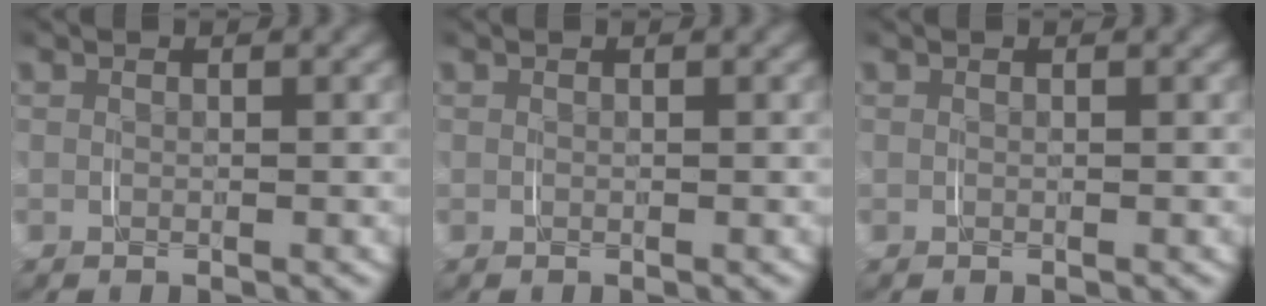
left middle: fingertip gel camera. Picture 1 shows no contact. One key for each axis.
{"total": 0.0}
{"total": 0.0}